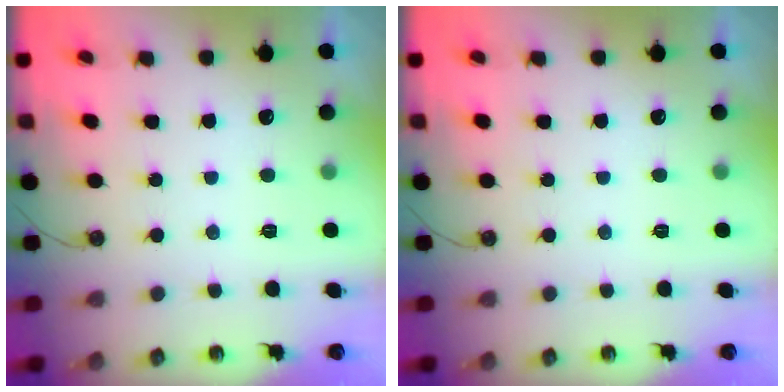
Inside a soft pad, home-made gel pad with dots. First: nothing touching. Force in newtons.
{"total": 0.0}